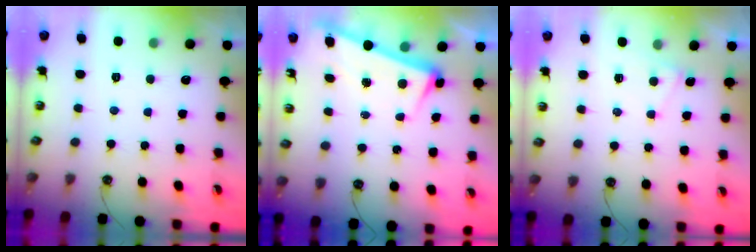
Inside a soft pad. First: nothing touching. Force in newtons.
{"total": 3.3, "press": 3.1, "slide": 1.1}
{"total": 2.4, "press": 2.4, "slide": 0.1}